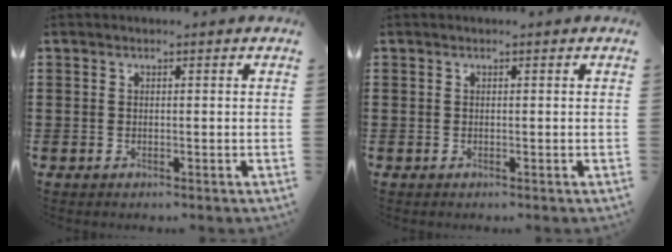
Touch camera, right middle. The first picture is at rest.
{"total": 0.0}